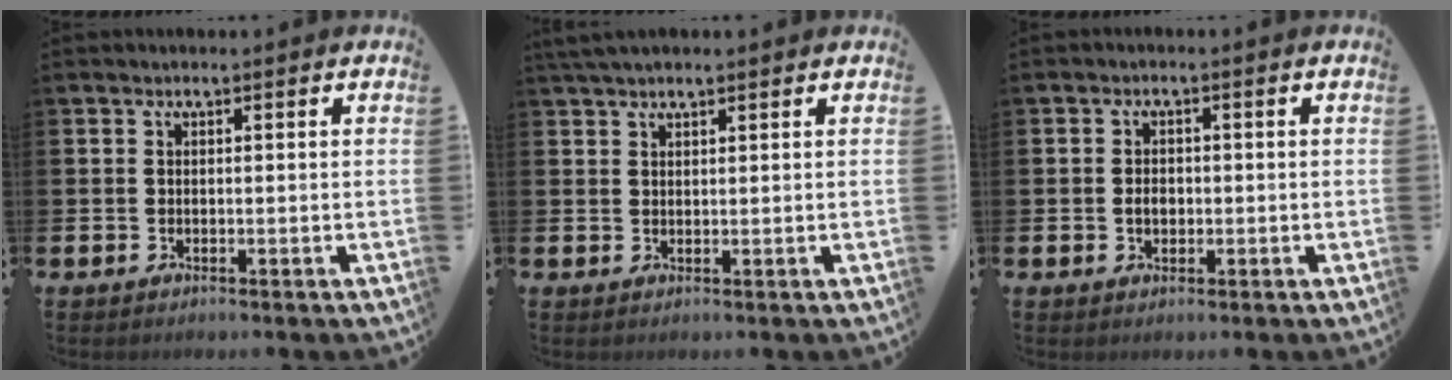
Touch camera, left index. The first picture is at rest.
{"total": 2.5, "force": [2.1, 0.6, 1.2], "torque": [-0.024, 0.002, 0.039]}
{"total": 2.1, "force": [-0.2, 1.5, 1.5], "torque": [-0.019, 0.003, -0.007]}